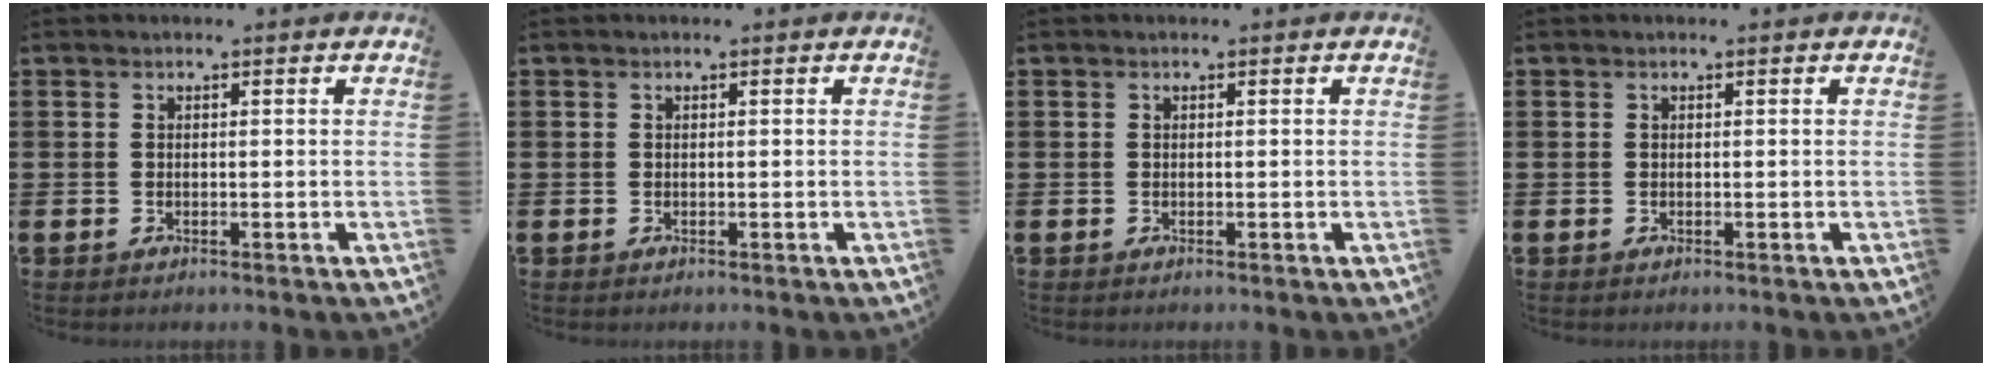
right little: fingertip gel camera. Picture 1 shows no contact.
{"total": 0.0}
{"total": 0.0}
{"total": 0.0}